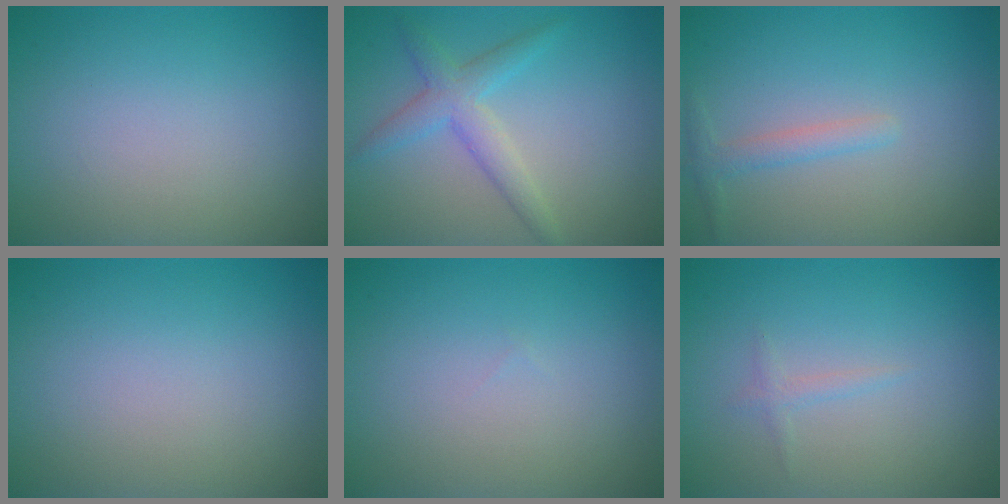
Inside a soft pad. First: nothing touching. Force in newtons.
{"total": 3.2, "press": 3.2, "slide": 0.1}
{"total": 1.5, "press": 1.5, "slide": 0.0}
{"total": 0.0}
{"total": 0.0}
{"total": 0.8, "press": 0.8, "slide": 0.0}